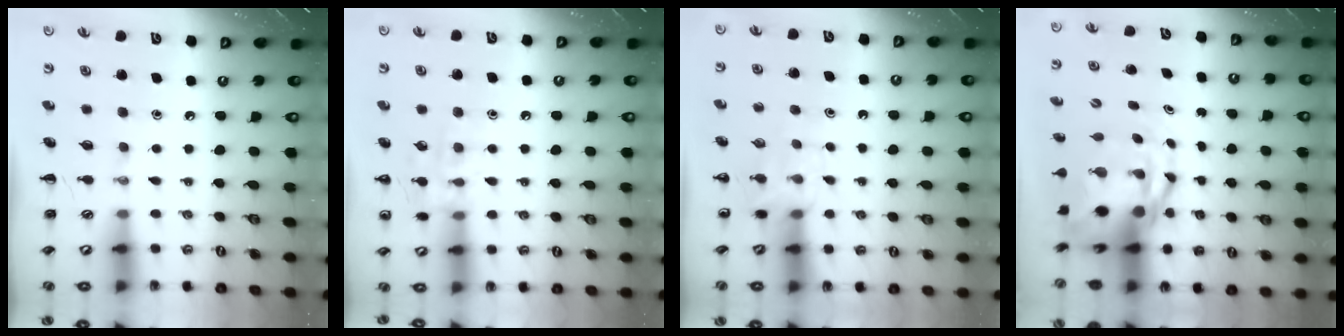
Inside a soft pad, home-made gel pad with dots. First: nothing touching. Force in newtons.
{"total": 8.1, "press": 8.0, "slide": 1.3}
{"total": 3.6, "press": 3.4, "slide": 1.2}
{"total": 8.1, "press": 7.8, "slide": 2.1}